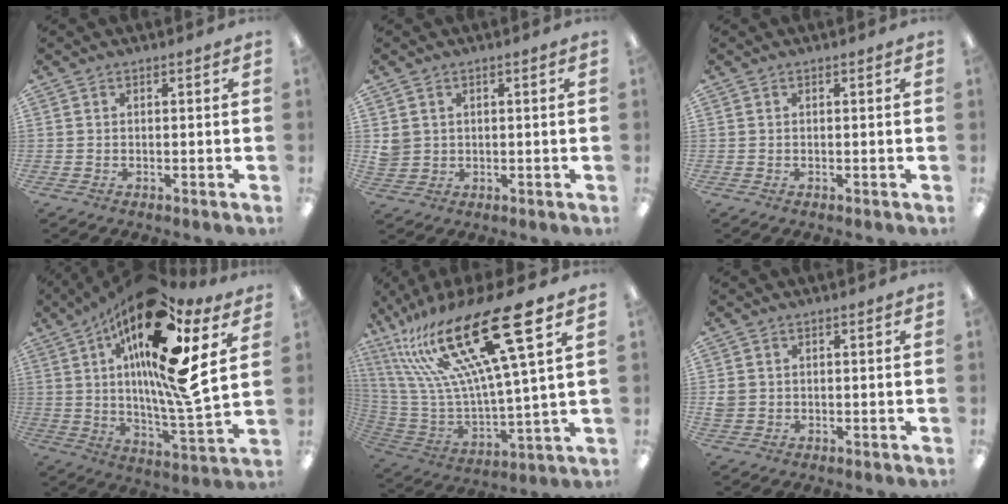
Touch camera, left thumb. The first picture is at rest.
{"total": 2.8, "force": [1.0, 2.6, 0.5], "torque": [-0.015, 0.004, 0.019]}
{"total": 0.0}
{"total": 23.6, "force": [10.1, 5.8, 20.5], "torque": [-0.349, -0.065, 0.153]}
{"total": 29.9, "force": [15.6, 7.2, 24.5], "torque": [-0.485, -0.095, 0.243]}
{"total": 1.8, "force": [0.1, 1.7, 0.6], "torque": [-0.012, 0.005, 0.001]}